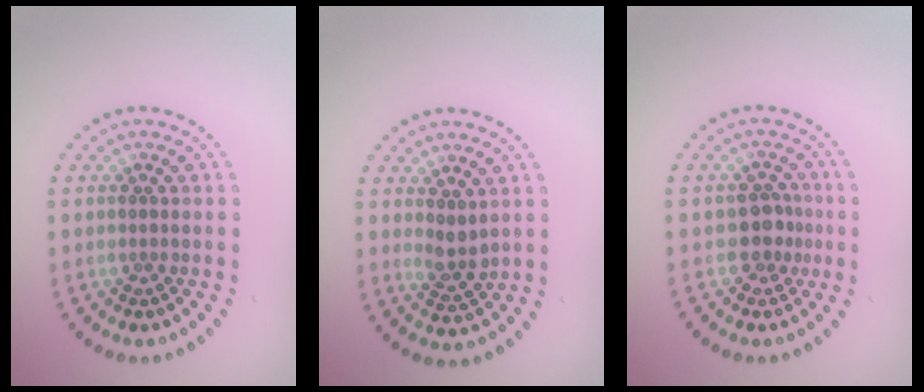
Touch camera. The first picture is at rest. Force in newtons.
{"total": 1.9, "press": 1.7, "slide": 0.9}
{"total": 2.2, "press": 1.9, "slide": 1.2}